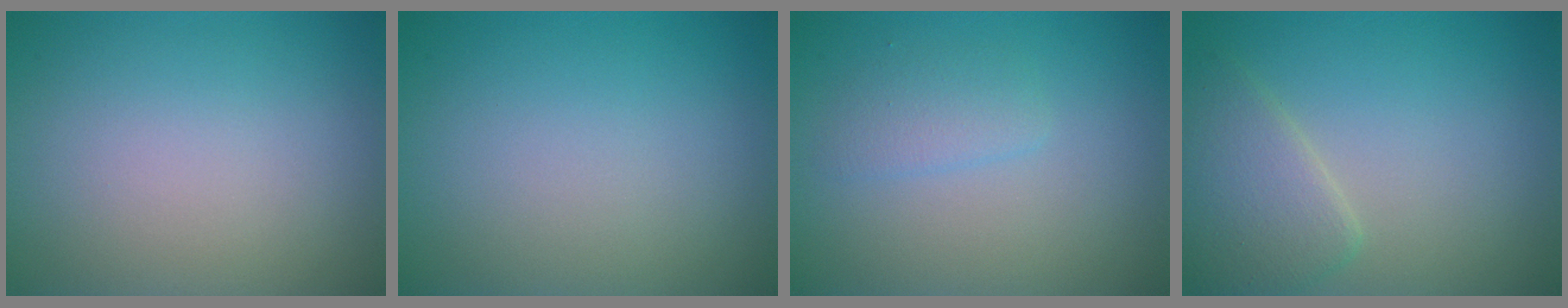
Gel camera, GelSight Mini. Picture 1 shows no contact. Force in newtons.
{"total": 0.0}
{"total": 1.5, "press": 1.5, "slide": 0.0}
{"total": 3.5, "press": 3.5, "slide": 0.1}